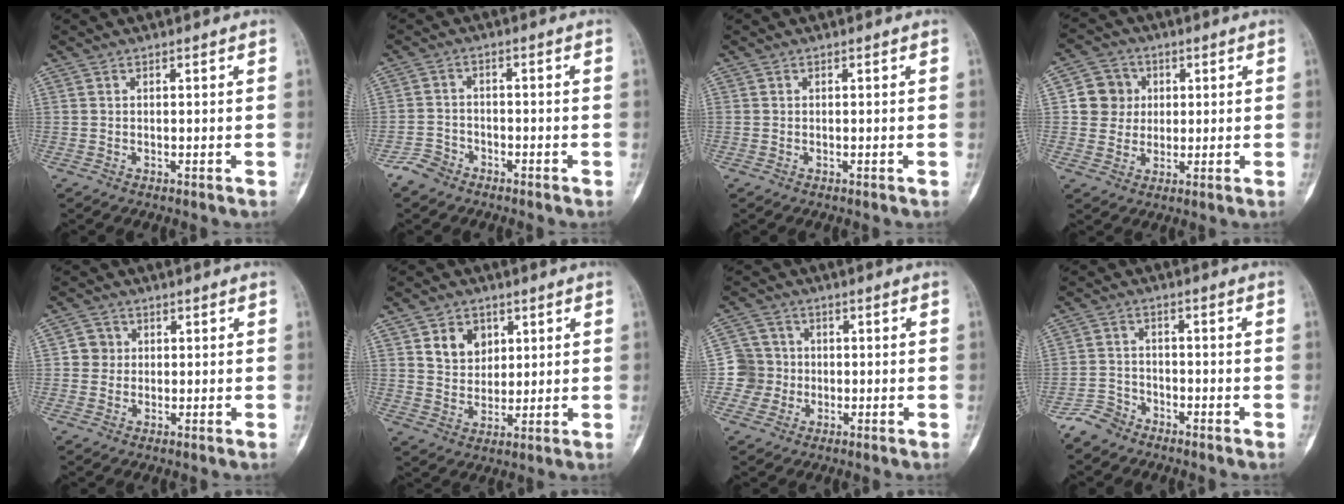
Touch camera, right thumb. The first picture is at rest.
{"total": 3.8, "force": [-3.0, 2.3, 0.6], "torque": [-0.007, 0.015, -0.061]}
{"total": 0.0}
{"total": 7.2, "force": [1.2, 6.9, 1.8], "torque": [0.007, 0.005, 0.014]}
{"total": 3.2, "force": [0.4, 3.1, 0.5], "torque": [0.015, 0.006, 0.000]}
{"total": 7.4, "force": [2.9, 5.8, 3.5], "torque": [-0.028, -0.015, 0.054]}
{"total": 5.9, "force": [-1.0, 5.8, 0.0], "torque": [0.041, 0.016, -0.027]}
{"total": 4.2, "force": [-3.7, 2.1, 0.3], "torque": [0.001, 0.014, -0.080]}